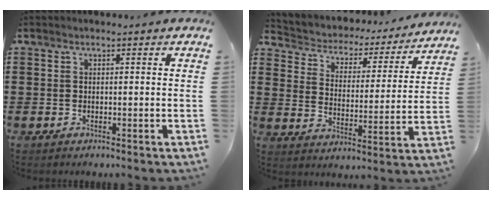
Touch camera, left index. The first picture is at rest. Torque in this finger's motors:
{"motor_torque": [0.39, 0.43, 0.45, -0.01]}